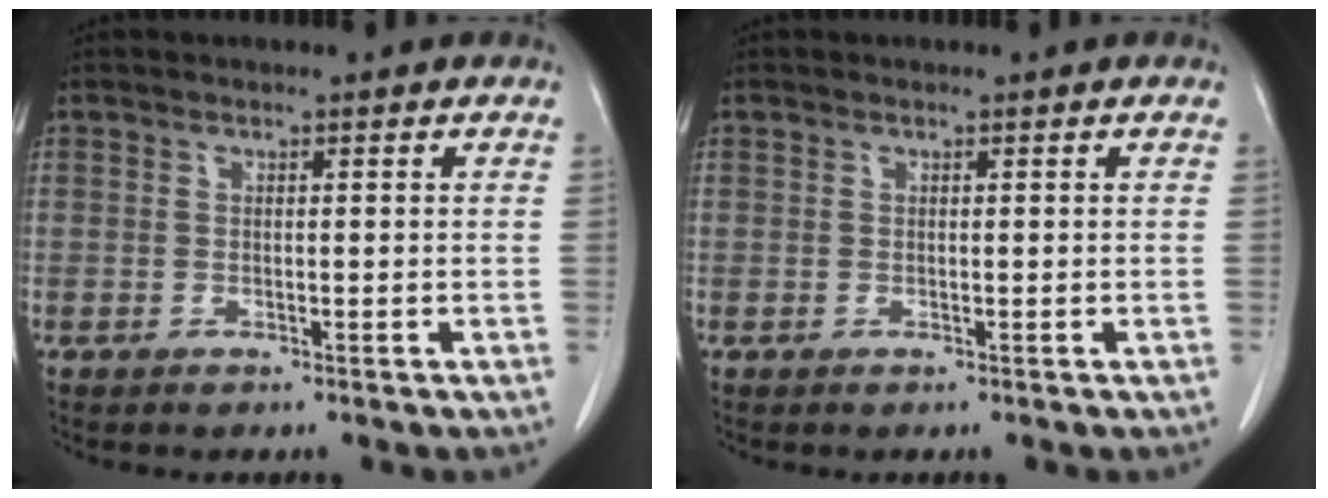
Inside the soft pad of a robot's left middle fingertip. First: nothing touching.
{"total": 0.0}